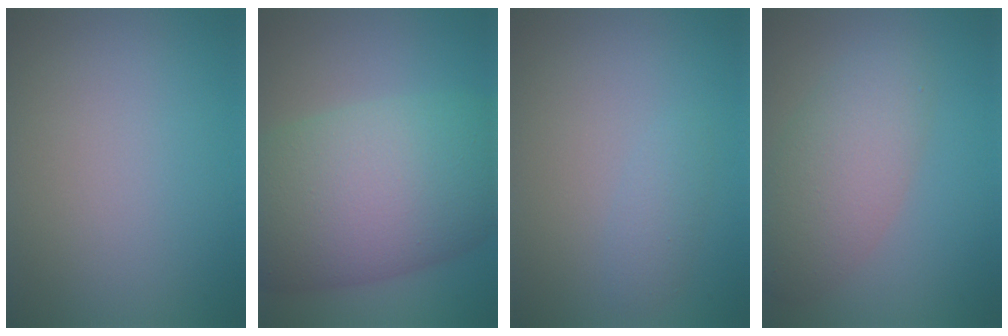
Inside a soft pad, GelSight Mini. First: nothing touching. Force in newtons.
{"total": 13.1, "press": 13.1, "slide": 0.3}
{"total": 1.3, "press": 1.3, "slide": 0.1}
{"total": 5.4, "press": 5.4, "slide": 0.1}